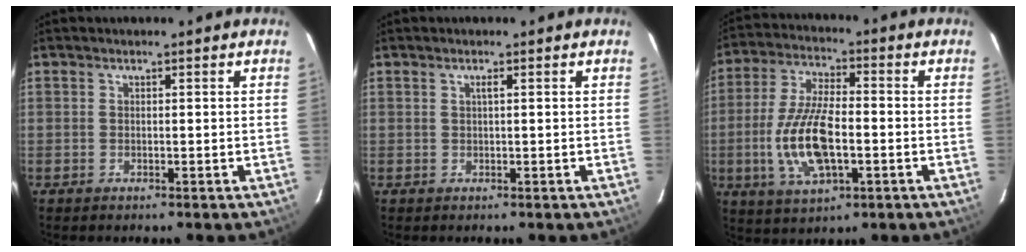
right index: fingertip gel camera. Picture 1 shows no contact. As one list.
[{"total": 0.6, "force": [0.2, -0.1, 0.6], "torque": [-0.010, 0.004, 0.003]}, {"total": 14.0, "force": [-3.1, 5.6, 12.5], "torque": [-0.261, -0.004, -0.054]}]